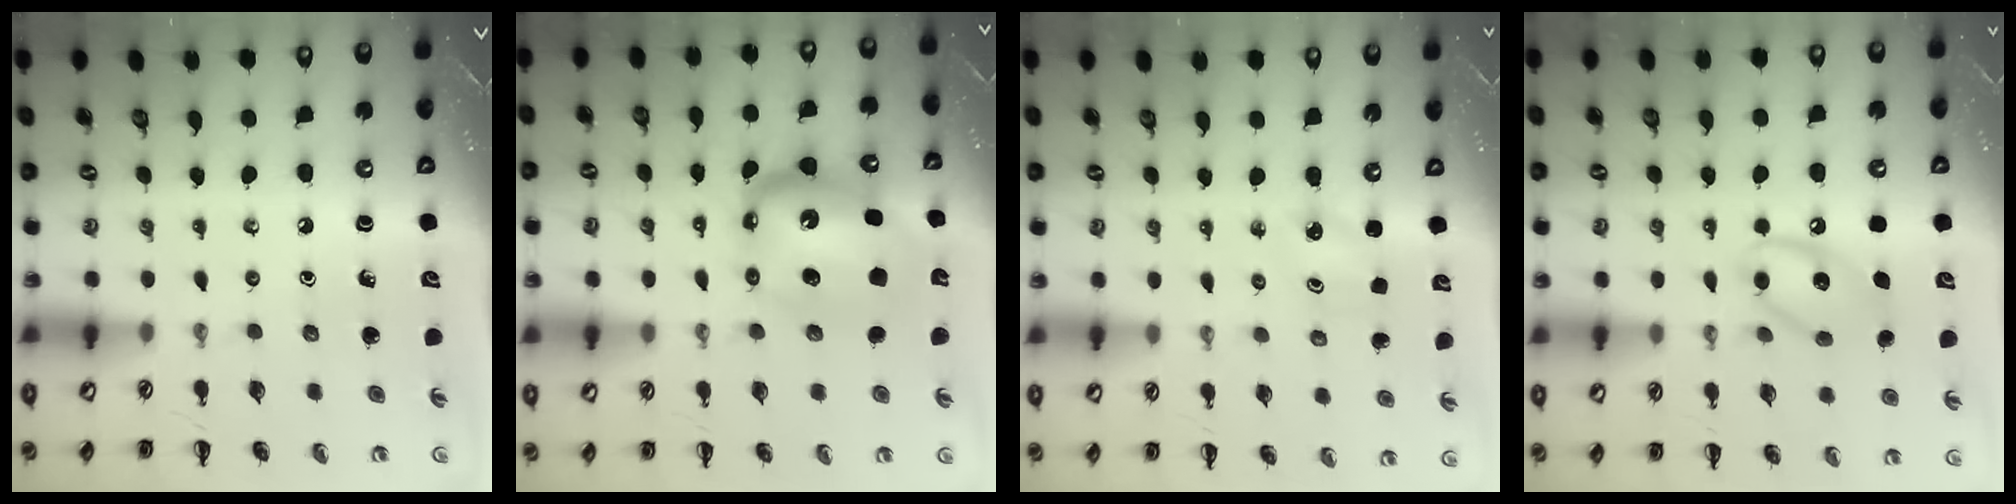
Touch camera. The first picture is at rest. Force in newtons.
{"total": 9.3, "press": 8.9, "slide": 2.8}
{"total": 2.5, "press": 2.4, "slide": 0.8}
{"total": 11.5, "press": 11.5, "slide": 1.3}